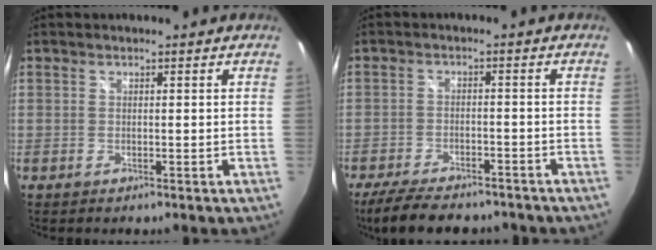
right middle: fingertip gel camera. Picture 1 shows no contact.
{"total": 12.2, "force": [-10.0, 3.8, 5.9], "torque": [-0.126, -0.023, -0.155]}